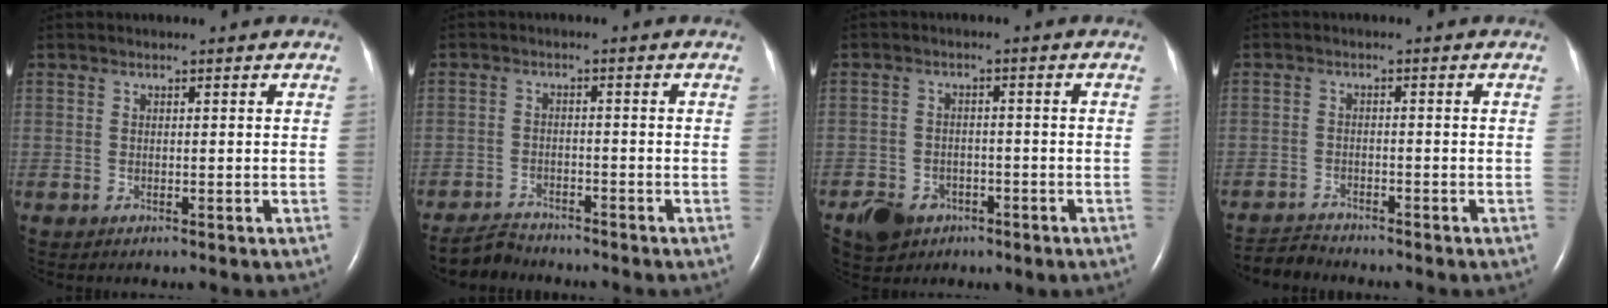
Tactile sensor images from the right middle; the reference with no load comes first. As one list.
[{"total": 3.6, "force": [-3.5, 0.6, -0.2], "torque": [-0.002, -0.012, -0.066]}, {"total": 5.7, "force": [-3.0, 4.6, 1.6], "torque": [-0.034, 0.006, -0.039]}, {"total": 3.0, "force": [-3.0, 0.0, -0.4], "torque": [0.004, -0.017, -0.056]}]